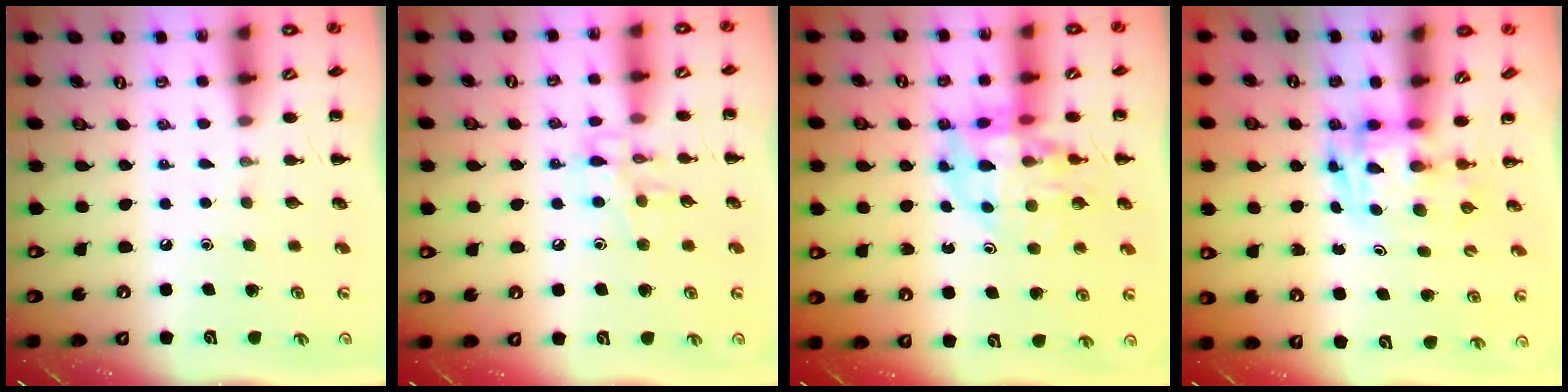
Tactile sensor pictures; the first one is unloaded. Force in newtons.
{"total": 8.7, "press": 8.7, "slide": 0.2}
{"total": 11.9, "press": 11.6, "slide": 2.8}
{"total": 3.4, "press": 3.3, "slide": 0.6}